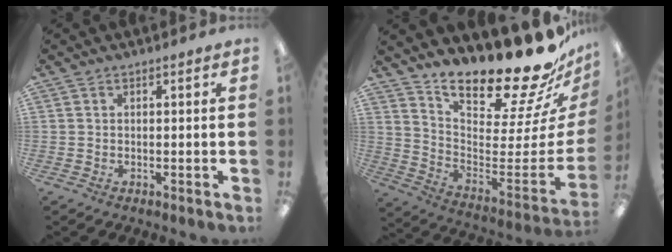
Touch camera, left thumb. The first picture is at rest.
{"total": 22.9, "force": [20.0, 5.2, 9.9], "torque": [-0.120, -0.177, 0.335]}